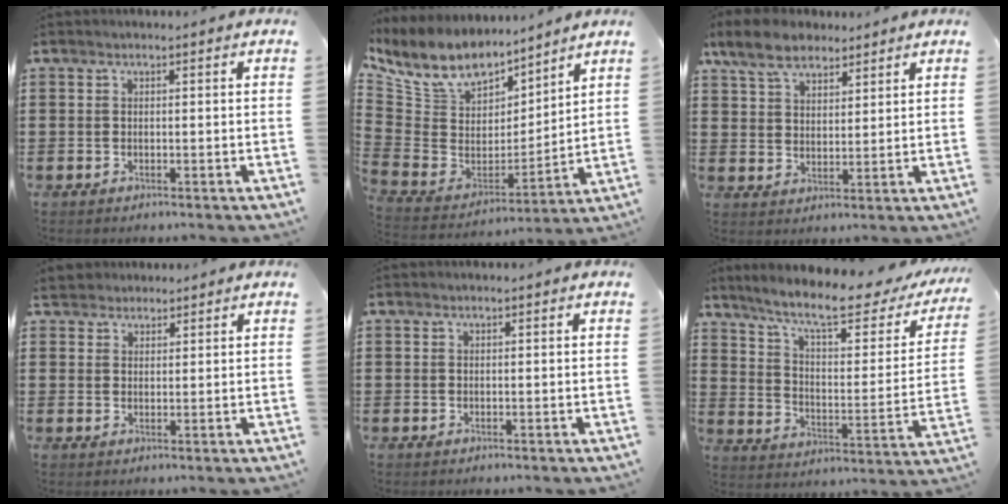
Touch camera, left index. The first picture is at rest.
{"total": 9.2, "force": [8.1, 3.7, 2.4], "torque": [-0.095, -0.057, 0.149]}
{"total": 7.3, "force": [5.6, 3.6, 3.0], "torque": [-0.071, 0.000, 0.106]}
{"total": 2.4, "force": [2.2, 1.1, -0.3], "torque": [-0.003, 0.007, 0.043]}
{"total": 0.0}
{"total": 10.7, "force": [8.0, 1.5, 7.0], "torque": [-0.147, -0.045, 0.131]}